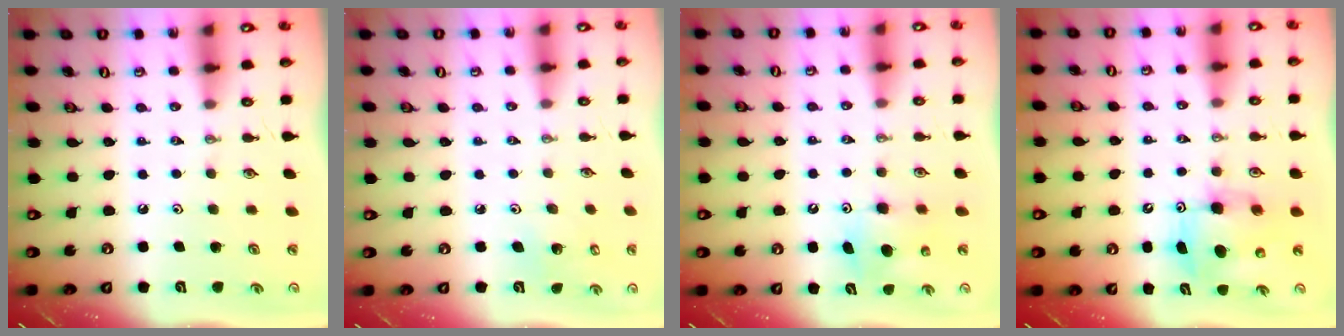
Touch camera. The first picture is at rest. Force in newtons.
{"total": 4.3, "press": 4.3, "slide": 0.3}
{"total": 7.9, "press": 7.9, "slide": 0.8}
{"total": 6.8, "press": 6.5, "slide": 1.9}